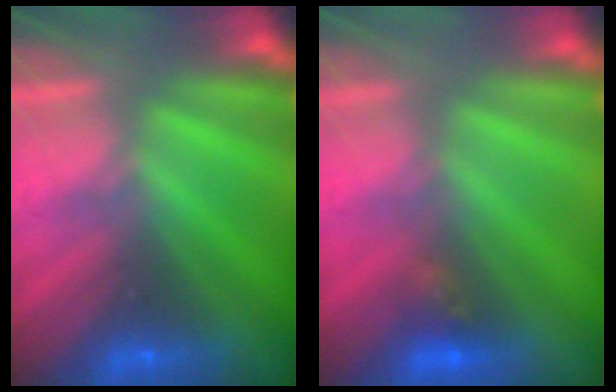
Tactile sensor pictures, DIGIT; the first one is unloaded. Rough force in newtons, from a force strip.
{"total": 2.9}